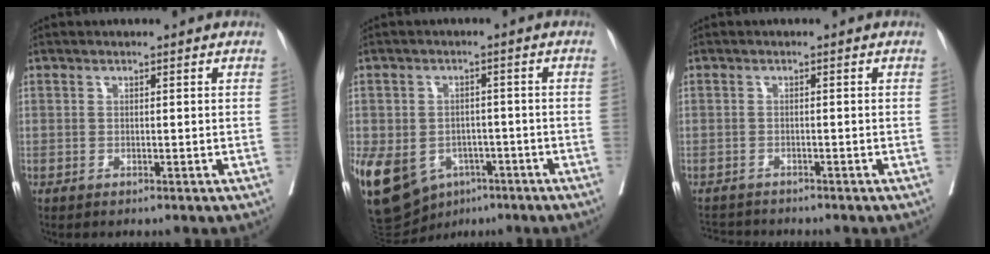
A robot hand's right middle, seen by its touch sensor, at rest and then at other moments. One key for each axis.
{"total": 18.3, "fx": -7.9, "fy": 13.7, "fz": 9.2, "tx": -0.241, "ty": -0.003, "tz": -0.109}
{"total": 3.9, "fx": -3.9, "fy": 0.5, "fz": 0.3, "tx": -0.002, "ty": -0.013, "tz": -0.065}